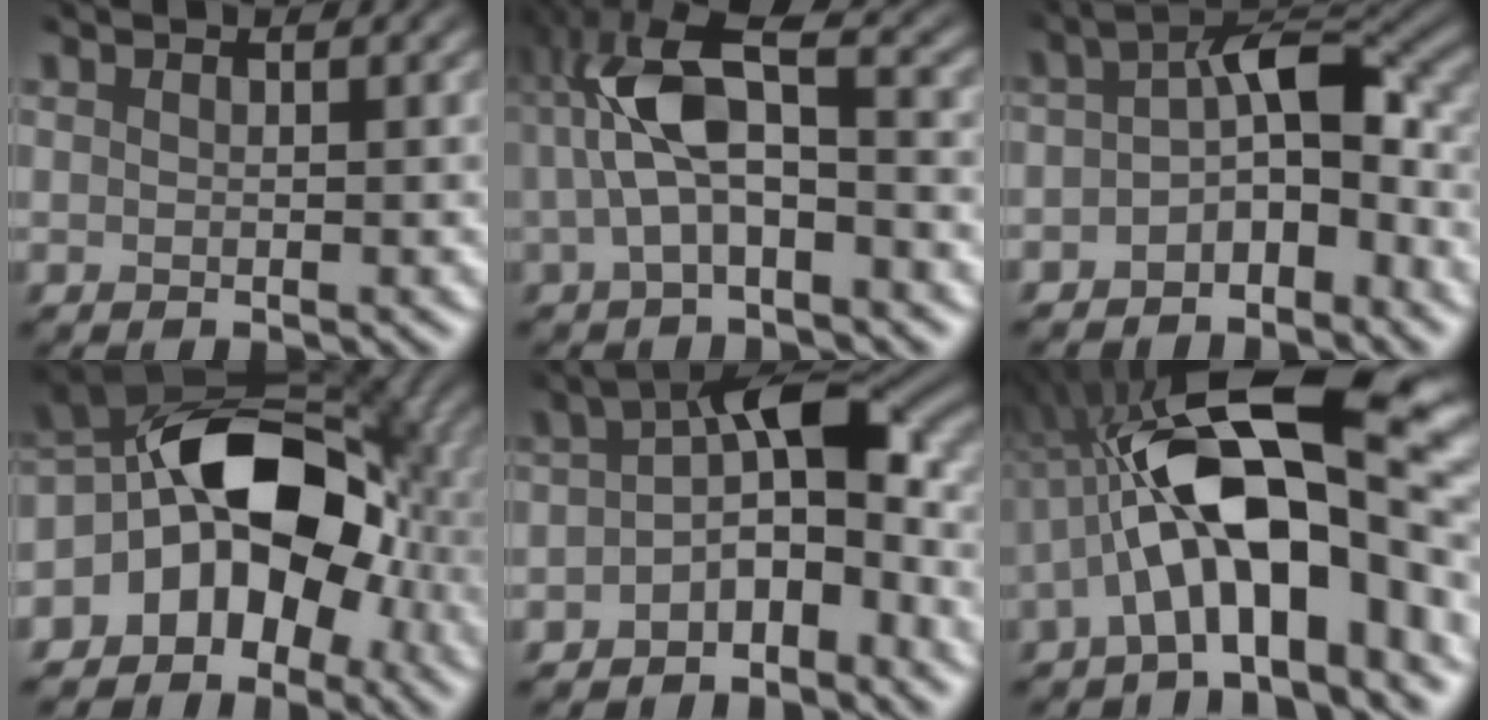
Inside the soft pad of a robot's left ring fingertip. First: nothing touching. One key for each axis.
{"total": 6.4, "fx": -1.2, "fy": 2.6, "fz": 5.7, "tx": -0.131, "ty": 0.013, "tz": -0.023}
{"total": 5.2, "fx": -3.1, "fy": 2.3, "fz": 3.5, "tx": -0.054, "ty": 0.010, "tz": -0.054}
{"total": 10.2, "fx": -4.1, "fy": 6.6, "fz": 6.7, "tx": -0.088, "ty": 0.010, "tz": -0.082}
{"total": 5.8, "fx": -2.8, "fy": 2.6, "fz": 4.4, "tx": -0.068, "ty": 0.015, "tz": -0.052}
{"total": 14.5, "fx": -3.1, "fy": 5.9, "fz": 12.9, "tx": -0.220, "ty": 0.016, "tz": -0.051}